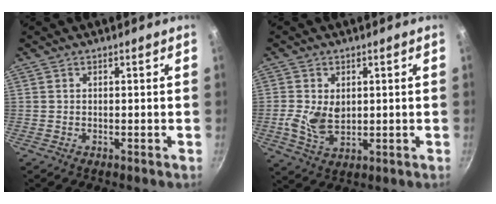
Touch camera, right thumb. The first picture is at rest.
{"total": 6.6, "force": [0.4, 4.3, 5.0], "torque": [-0.098, -0.014, 0.010]}